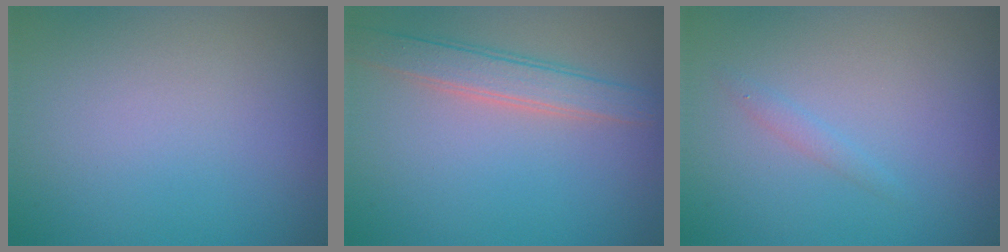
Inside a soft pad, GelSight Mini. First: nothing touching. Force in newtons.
{"total": 3.0, "press": 3.0, "slide": 0.2}
{"total": 0.8, "press": 0.8, "slide": 0.1}